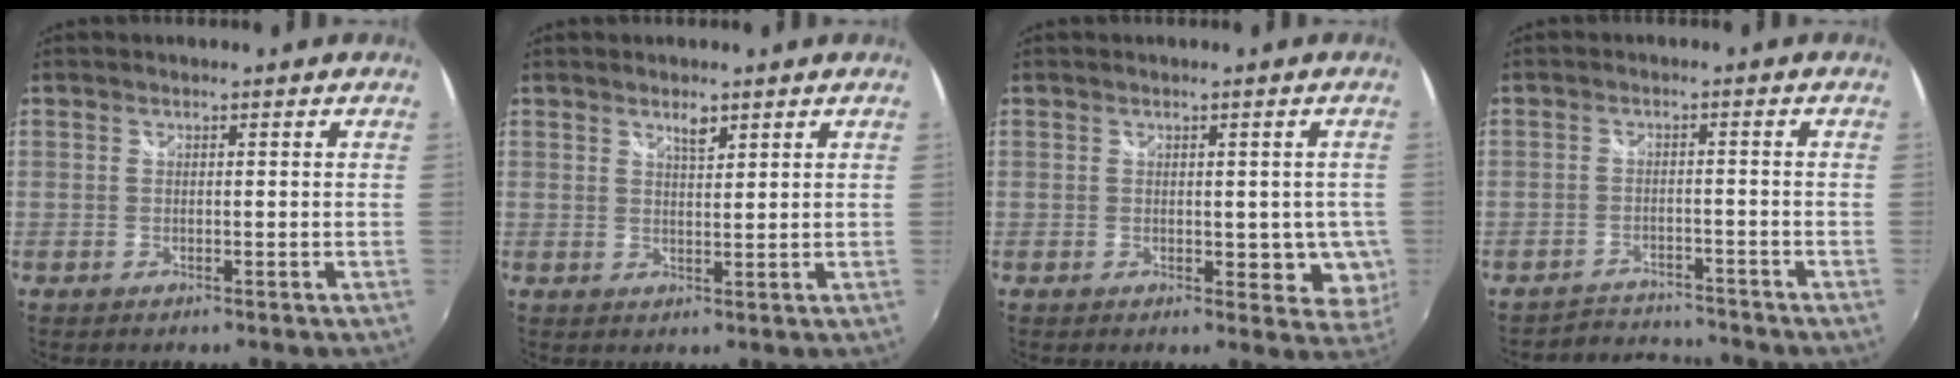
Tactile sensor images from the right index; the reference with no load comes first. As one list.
[{"total": 2.3, "force": [1.7, 0.7, 1.4], "torque": [-0.022, 0.001, 0.028]}, {"total": 6.2, "force": [-0.5, 3.6, 5.1], "torque": [-0.049, -0.009, -0.001]}, {"total": 5.5, "force": [-5.4, 1.0, -0.3], "torque": [-0.010, 0.008, -0.090]}]